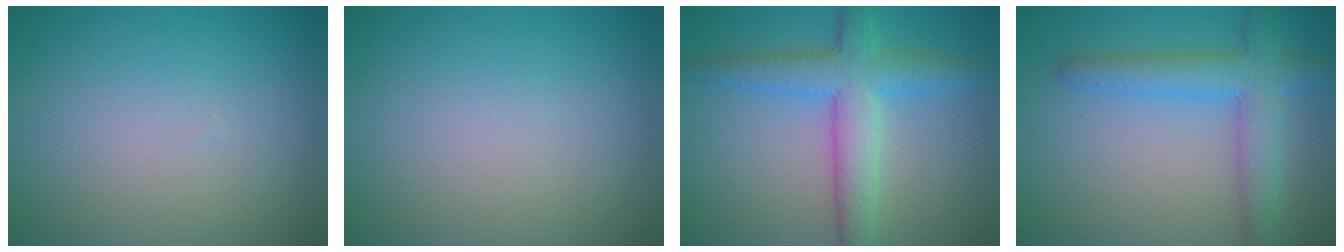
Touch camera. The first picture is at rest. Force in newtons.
{"total": 0.0}
{"total": 5.5, "press": 5.5, "slide": 0.1}
{"total": 4.9, "press": 4.9, "slide": 0.3}